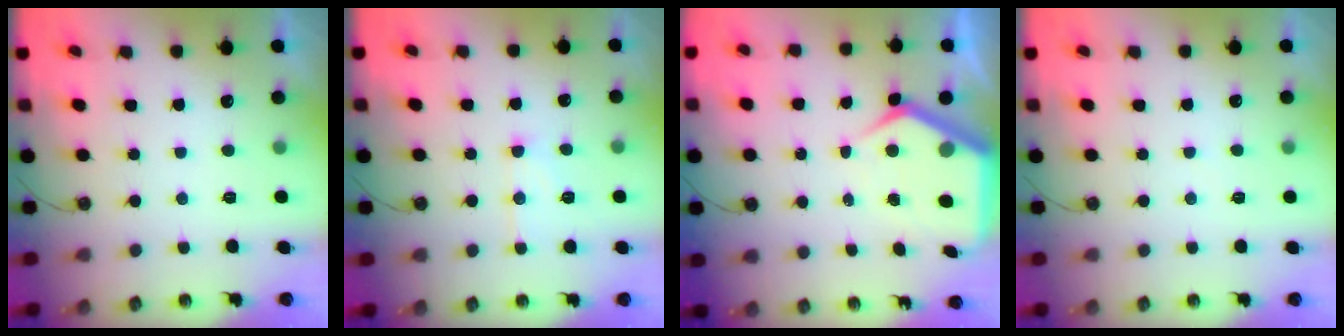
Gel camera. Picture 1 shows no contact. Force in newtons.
{"total": 9.7, "press": 9.7, "slide": 0.9}
{"total": 8.6, "press": 8.5, "slide": 0.9}
{"total": 2.9, "press": 2.9, "slide": 0.4}